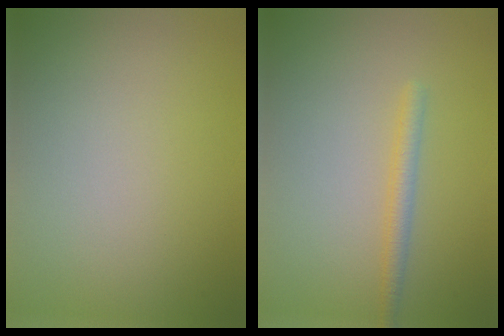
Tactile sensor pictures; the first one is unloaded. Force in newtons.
{"total": 1.7, "press": 1.7, "slide": 0.1}